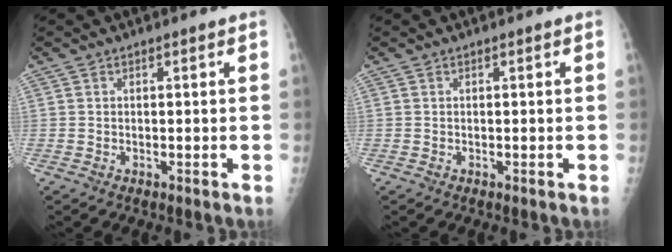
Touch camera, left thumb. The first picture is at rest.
{"total": 0.0}